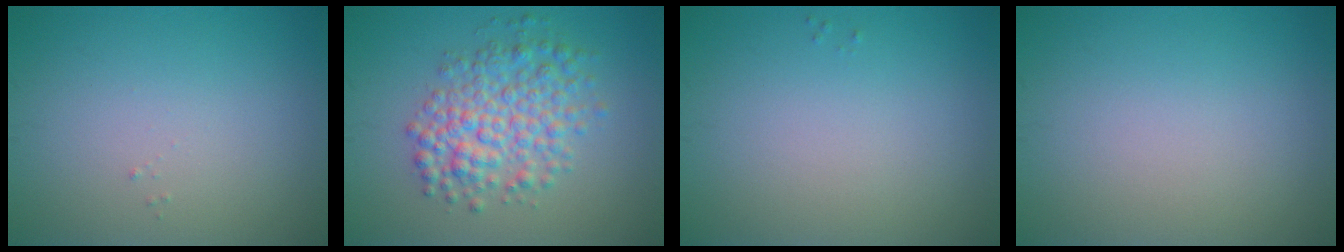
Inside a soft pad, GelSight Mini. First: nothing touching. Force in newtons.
{"total": 5.4, "press": 5.4, "slide": 0.1}
{"total": 0.0}
{"total": 0.0}